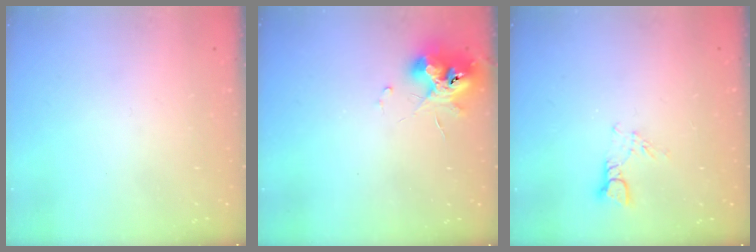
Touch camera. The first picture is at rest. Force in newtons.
{"total": 12.1, "press": 12.0, "slide": 0.9}
{"total": 3.6, "press": 3.6, "slide": 0.3}